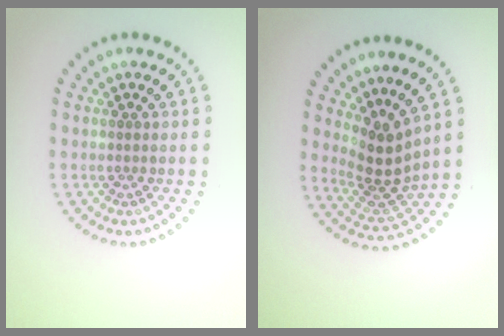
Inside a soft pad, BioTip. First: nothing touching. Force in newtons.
{"total": 3.9, "press": 2.8, "slide": 2.6}